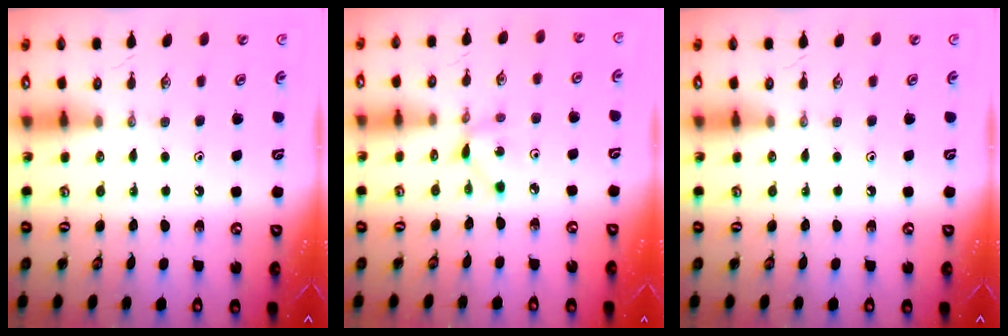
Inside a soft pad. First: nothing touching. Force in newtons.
{"total": 2.6, "press": 2.6, "slide": 0.1}
{"total": 0.0}